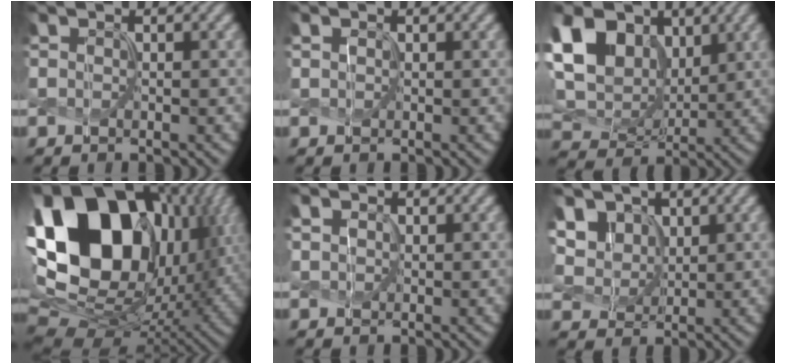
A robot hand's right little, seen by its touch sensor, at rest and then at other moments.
{"total": 0.6, "force": [0.2, 0.5, 0.2], "torque": [-0.004, -0.001, 0.004]}
{"total": 13.6, "force": [5.2, 9.9, 7.7], "torque": [-0.184, 0.035, 0.090]}
{"total": 21.7, "force": [6.7, 14.9, 14.3], "torque": [-0.314, 0.026, 0.133]}
{"total": 1.2, "force": [0.6, 1.0, 0.5], "torque": [-0.012, 0.003, 0.011]}
{"total": 5.9, "force": [2.9, 4.4, 2.7], "torque": [-0.093, 0.006, 0.054]}